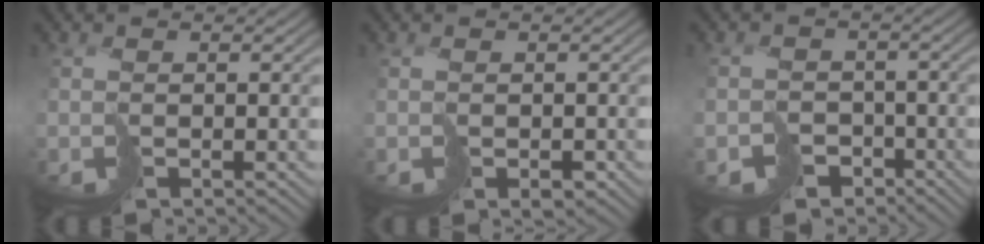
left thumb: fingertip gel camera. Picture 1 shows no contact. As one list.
[{"total": 1.7, "force": [-0.5, 1.2, 1.1], "torque": [-0.012, -0.002, -0.005]}, {"total": 4.8, "force": [-3.4, 3.4, 0.5], "torque": [0.007, -0.013, -0.055]}]